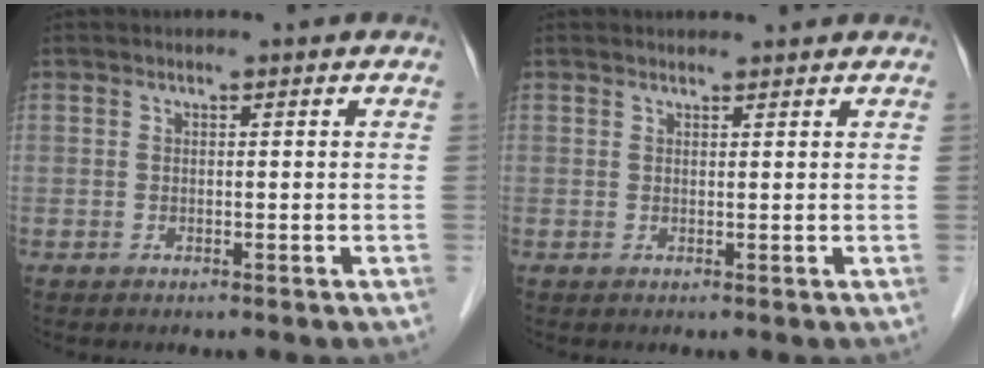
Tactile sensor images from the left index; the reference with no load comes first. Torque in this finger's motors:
{"motor_torque": [0.37, -0.13, 0.02, -0.02]}